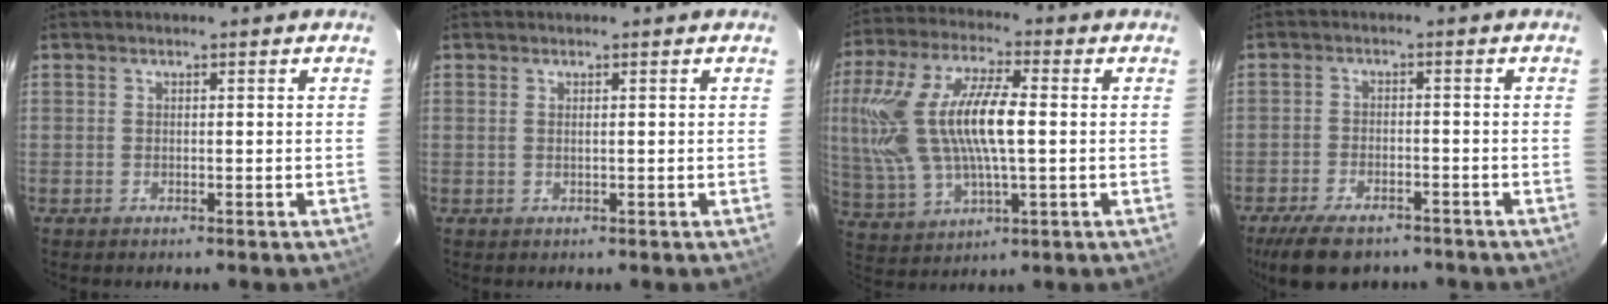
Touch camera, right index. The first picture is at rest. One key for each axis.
{"total": 0.6, "fx": 0.3, "fy": -0.2, "fz": 0.5, "tx": -0.010, "ty": 0.002, "tz": 0.006}
{"total": 20.8, "fx": 2.1, "fy": 8.9, "fz": 18.7, "tx": -0.389, "ty": 0.009, "tz": 0.050}
{"total": 10.7, "fx": -8.1, "fy": 4.6, "fz": 5.4, "tx": -0.127, "ty": -0.014, "tz": -0.130}